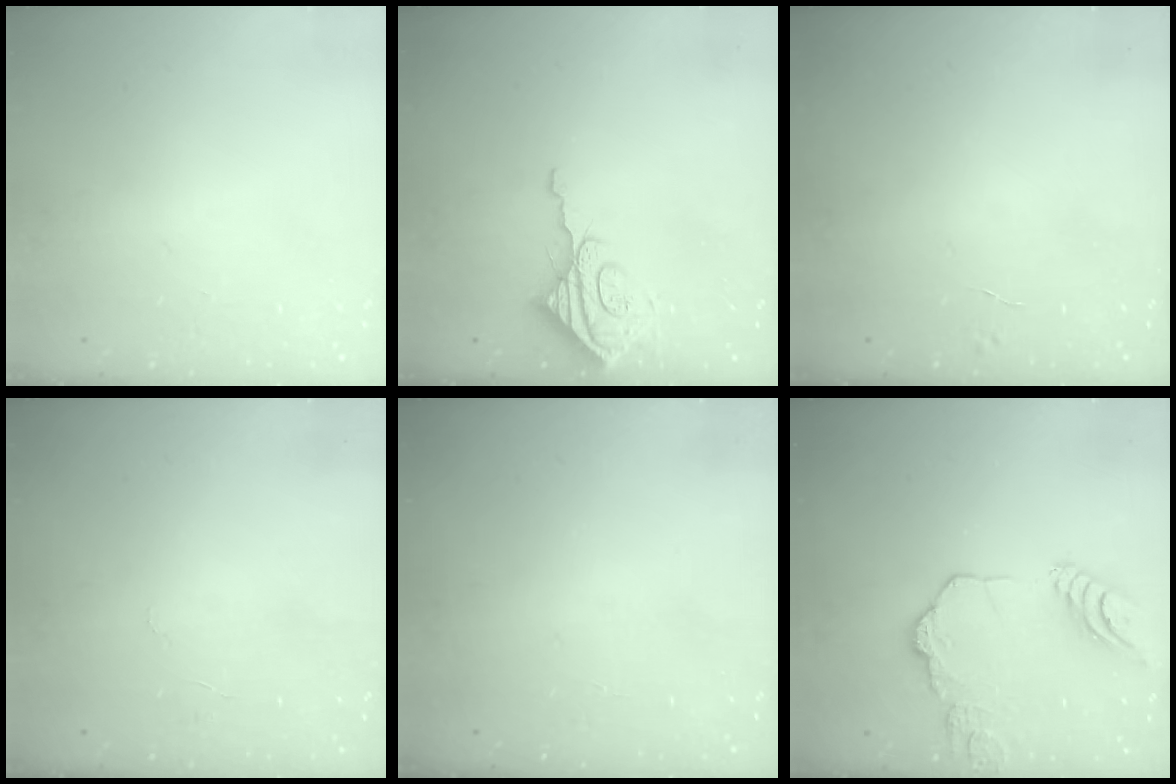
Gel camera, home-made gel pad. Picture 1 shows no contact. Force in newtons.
{"total": 9.3, "press": 9.3, "slide": 1.0}
{"total": 2.8, "press": 2.8, "slide": 0.3}
{"total": 3.6, "press": 3.6, "slide": 0.3}
{"total": 1.8, "press": 1.8, "slide": 0.2}
{"total": 14.6, "press": 14.4, "slide": 1.9}